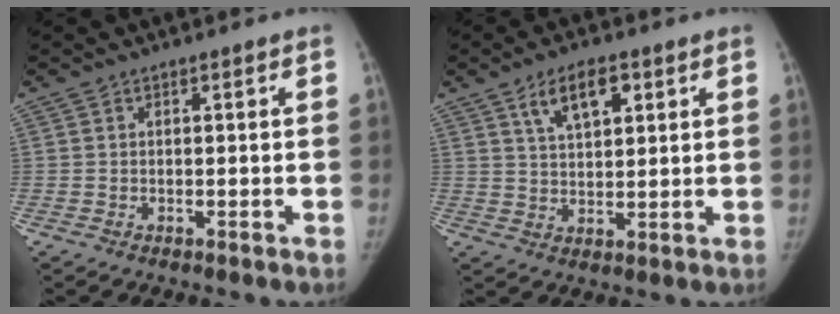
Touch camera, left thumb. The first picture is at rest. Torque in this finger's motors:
{"motor_torque": [-0.02, 0.11, 0.80, -0.46, 0.06]}